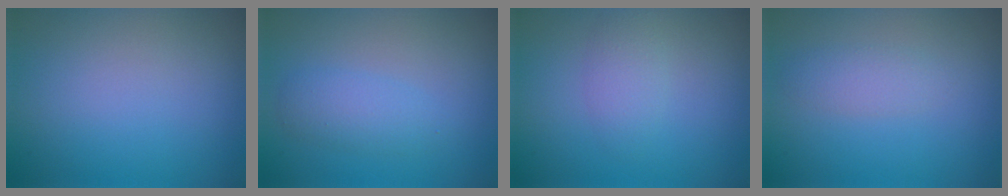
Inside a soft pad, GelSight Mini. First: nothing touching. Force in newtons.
{"total": 2.2, "press": 2.2, "slide": 0.0}
{"total": 1.8, "press": 1.8, "slide": 0.1}
{"total": 1.7, "press": 1.7, "slide": 0.0}